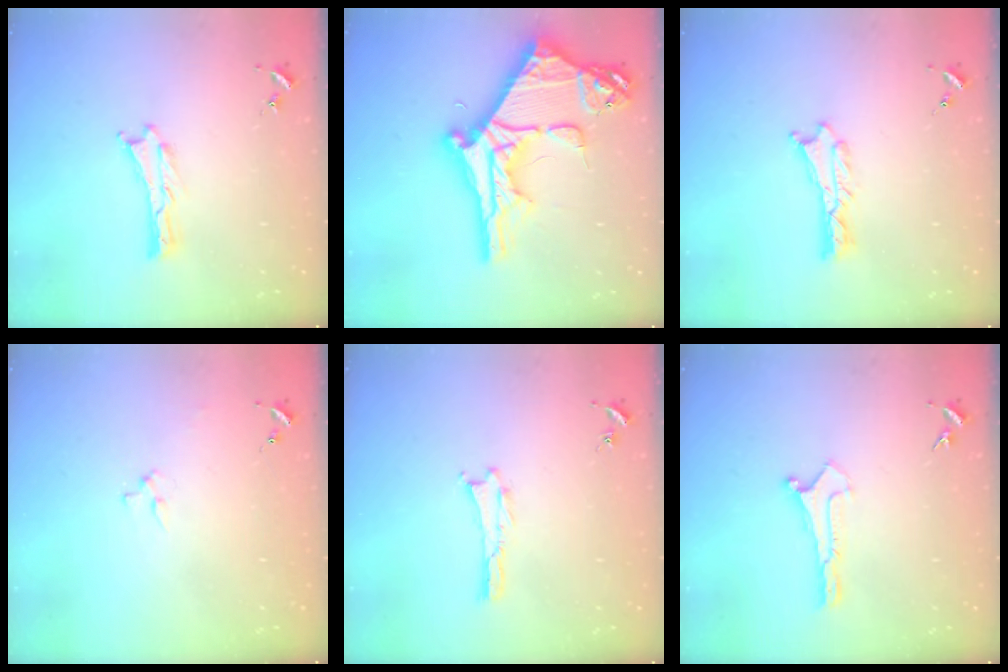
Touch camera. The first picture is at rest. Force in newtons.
{"total": 14.2, "press": 14.1, "slide": 1.3}
{"total": 0.7, "press": 0.7, "slide": 0.1}
{"total": 2.3, "press": 2.3, "slide": 0.3}
{"total": 0.0}
{"total": 0.0}